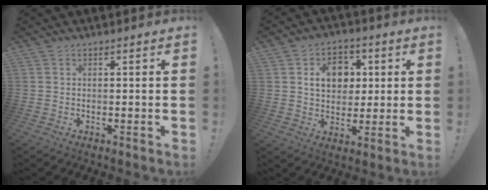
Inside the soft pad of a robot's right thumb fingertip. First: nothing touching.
{"total": 11.4, "force": [3.0, 9.1, 6.1], "torque": [-0.075, -0.003, 0.057]}